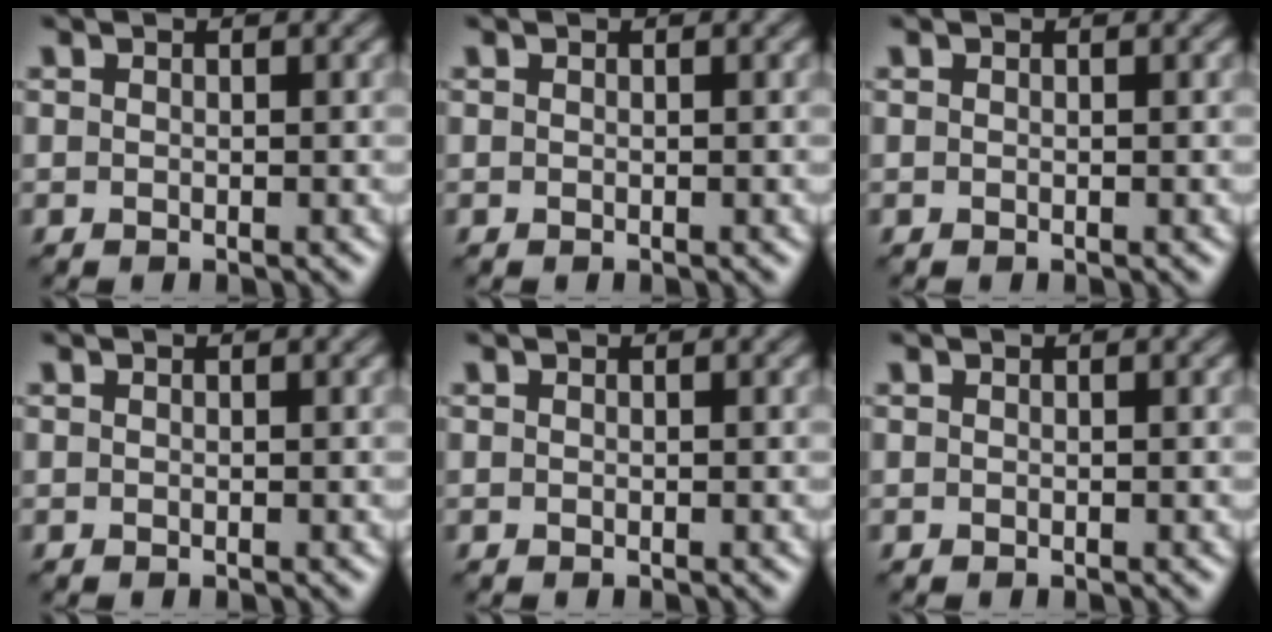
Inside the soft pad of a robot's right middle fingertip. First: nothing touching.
{"total": 0.0}
{"total": 0.0}
{"total": 0.0}
{"total": 0.0}
{"total": 0.0}